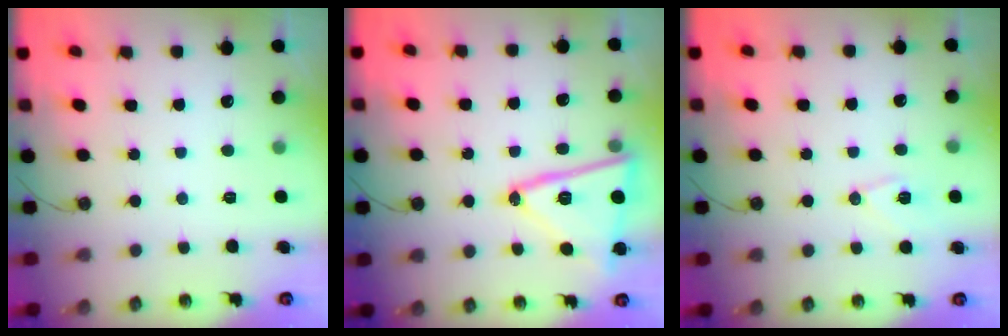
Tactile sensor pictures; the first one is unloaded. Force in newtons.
{"total": 18.5, "press": 18.4, "slide": 1.1}
{"total": 8.6, "press": 8.4, "slide": 1.8}